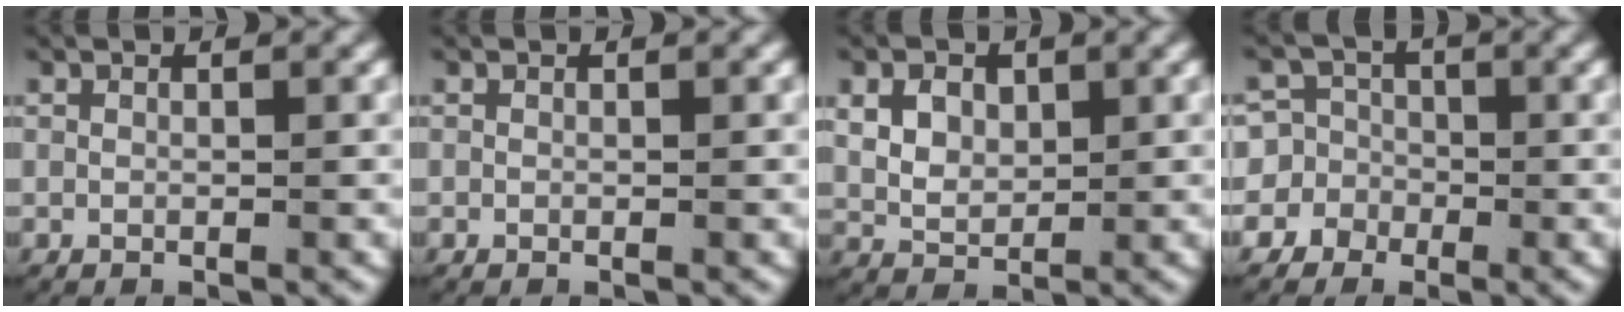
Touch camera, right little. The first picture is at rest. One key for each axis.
{"total": 0.0}
{"total": 4.7, "fx": 0.8, "fy": 3.9, "fz": 2.5, "tx": -0.062, "ty": -0.017, "tz": 0.026}
{"total": 10.8, "fx": -3.2, "fy": 10.2, "fz": 1.5, "tx": -0.067, "ty": -0.036, "tz": -0.062}